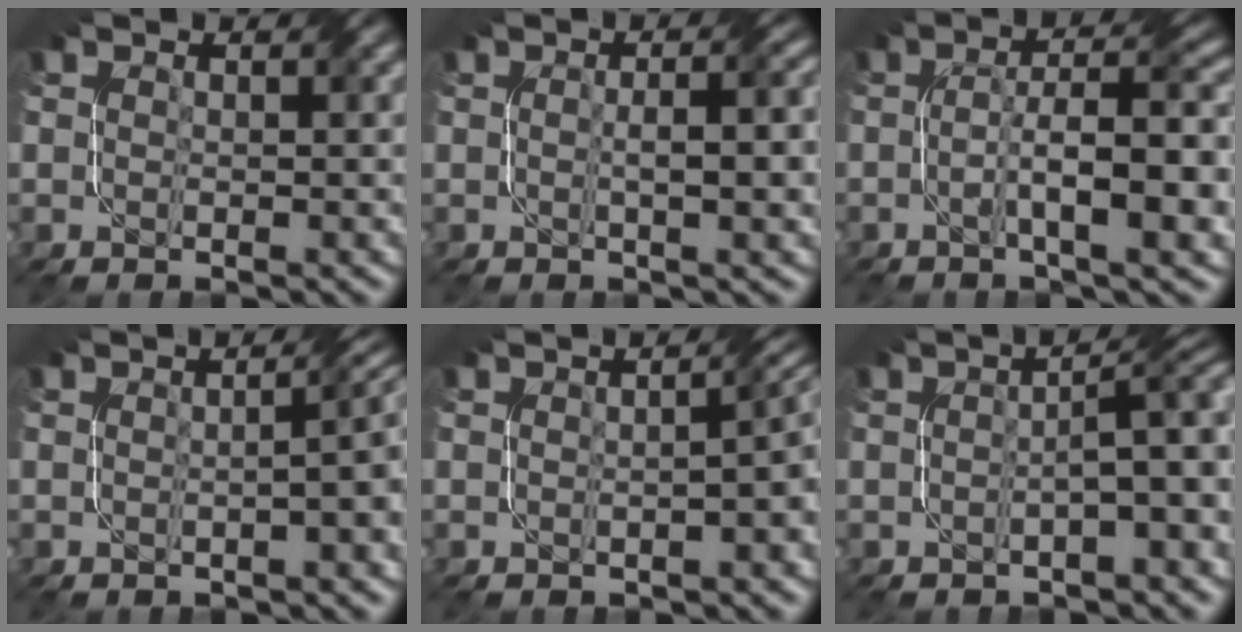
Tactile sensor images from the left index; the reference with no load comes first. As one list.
[{"total": 4.6, "force": [-0.1, 1.3, 4.4], "torque": [-0.059, 0.007, -0.001]}, {"total": 8.0, "force": [-1.5, 1.9, 7.7], "torque": [-0.121, 0.012, -0.026]}, {"total": 5.0, "force": [0.2, 2.0, 4.6], "torque": [-0.024, 0.020, -0.010]}, {"total": 5.5, "force": [-0.2, 2.5, 4.9], "torque": [-0.020, 0.013, -0.007]}, {"total": 5.7, "force": [-0.5, 1.4, 5.5], "torque": [-0.067, 0.017, -0.010]}]